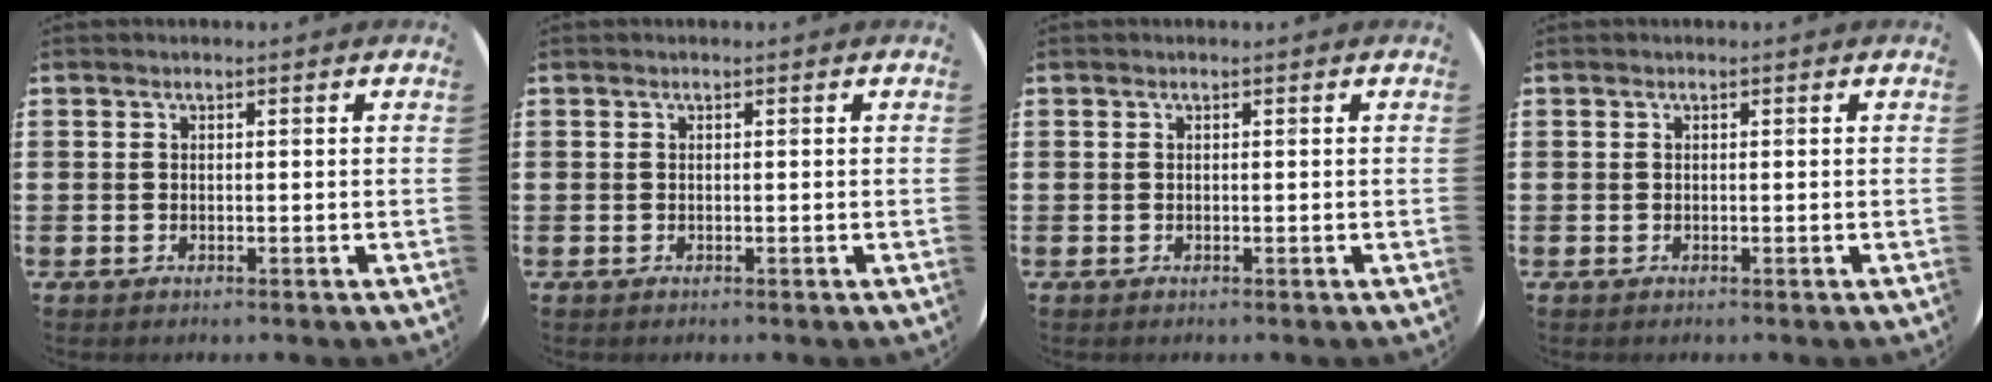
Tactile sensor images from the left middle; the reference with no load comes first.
{"total": 0.0}
{"total": 0.0}
{"total": 0.0}